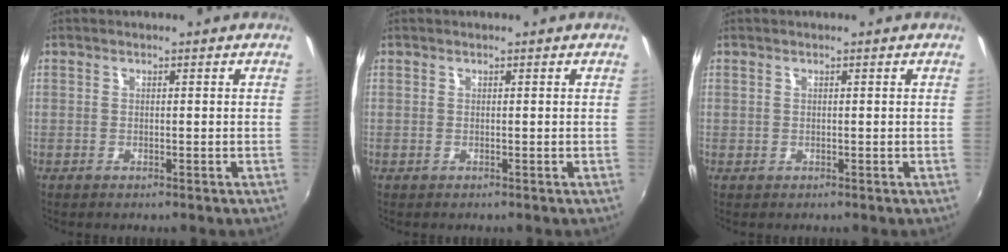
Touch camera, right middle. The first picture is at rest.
{"total": 0.0}
{"total": 0.0}